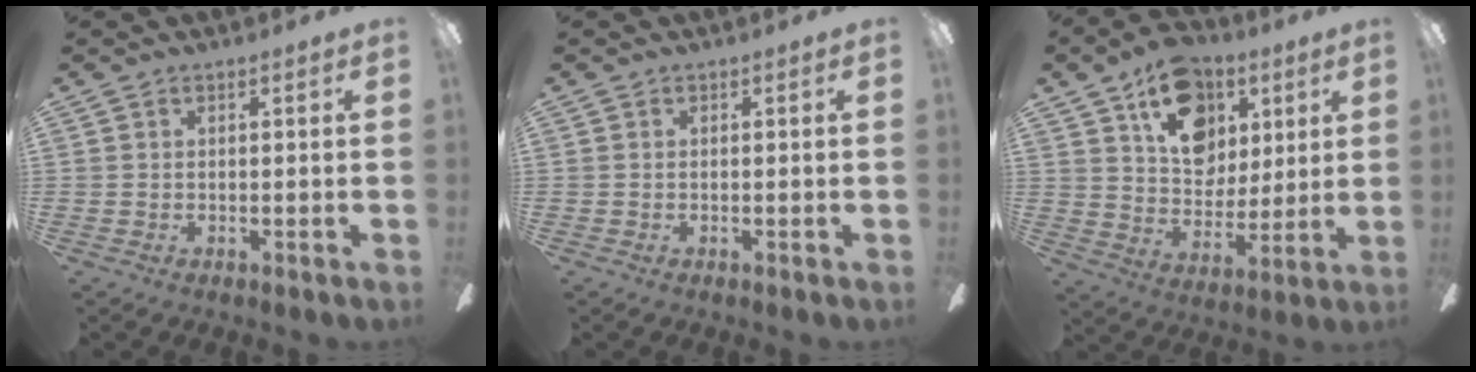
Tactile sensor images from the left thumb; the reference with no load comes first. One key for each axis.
{"total": 0.0}
{"total": 17.7, "fx": 9.1, "fy": 12.5, "fz": 8.6, "tx": -0.121, "ty": -0.037, "tz": 0.168}